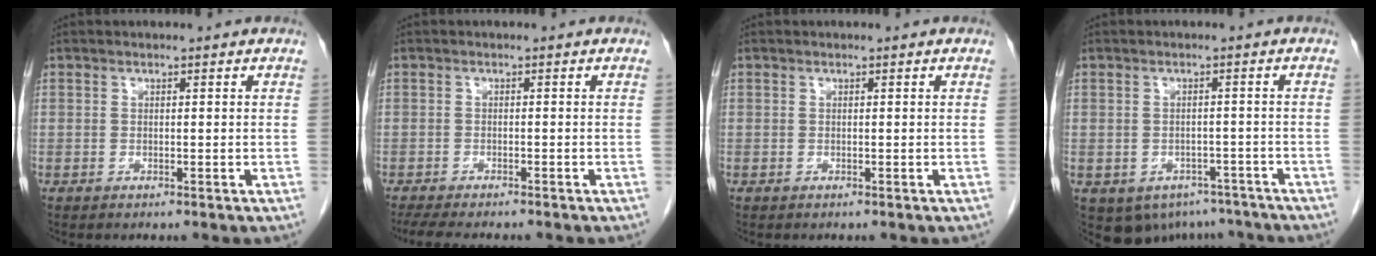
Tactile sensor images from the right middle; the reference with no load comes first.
{"total": 8.0, "force": [-6.8, 1.5, 3.9], "torque": [-0.056, -0.011, -0.100]}
{"total": 0.0}
{"total": 9.7, "force": [-6.4, 6.9, 2.4], "torque": [-0.040, 0.006, -0.073]}